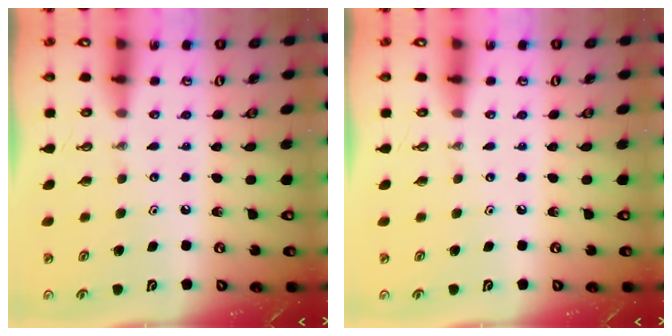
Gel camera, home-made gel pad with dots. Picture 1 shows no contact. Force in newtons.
{"total": 0.0}